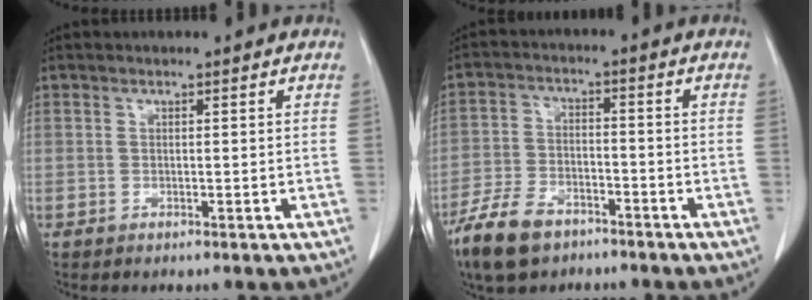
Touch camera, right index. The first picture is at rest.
{"total": 9.1, "force": [-6.5, 4.2, 4.9], "torque": [-0.106, -0.012, -0.123]}